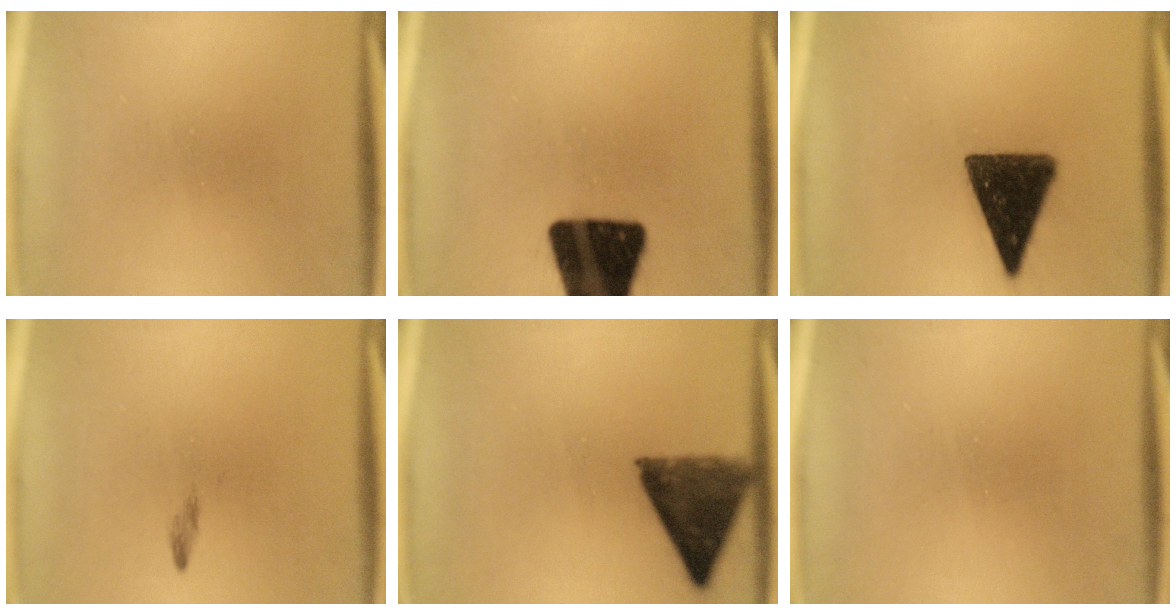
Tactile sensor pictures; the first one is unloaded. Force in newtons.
{"total": 19.3}
{"total": 13.7}
{"total": 0.7}
{"total": 7.8}
{"total": 0.0}